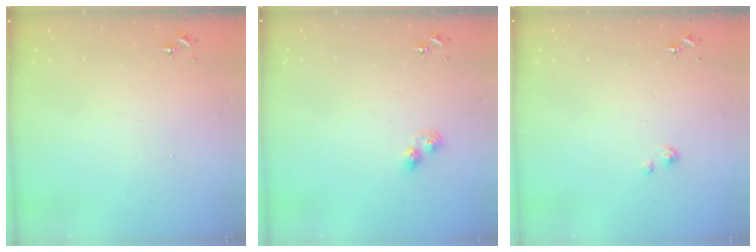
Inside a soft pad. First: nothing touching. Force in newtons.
{"total": 3.0, "press": 2.9, "slide": 0.4}
{"total": 1.1, "press": 1.1, "slide": 0.1}